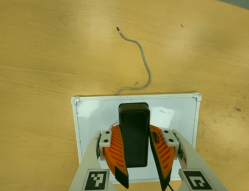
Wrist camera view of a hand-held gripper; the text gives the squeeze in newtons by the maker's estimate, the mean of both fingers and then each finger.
{"total": 9.6, "left": 8.8, "right": 10.4}